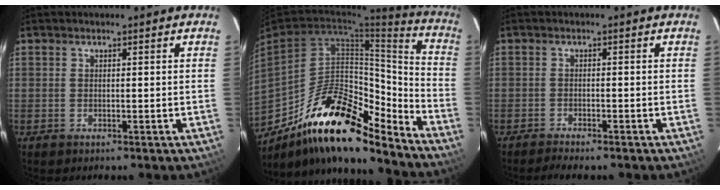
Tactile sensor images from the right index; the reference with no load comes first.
{"total": 21.8, "force": [-16.3, 6.7, 12.8], "torque": [-0.212, 0.010, -0.269]}
{"total": 4.4, "force": [-3.9, 0.7, 1.8], "torque": [-0.050, -0.008, -0.066]}